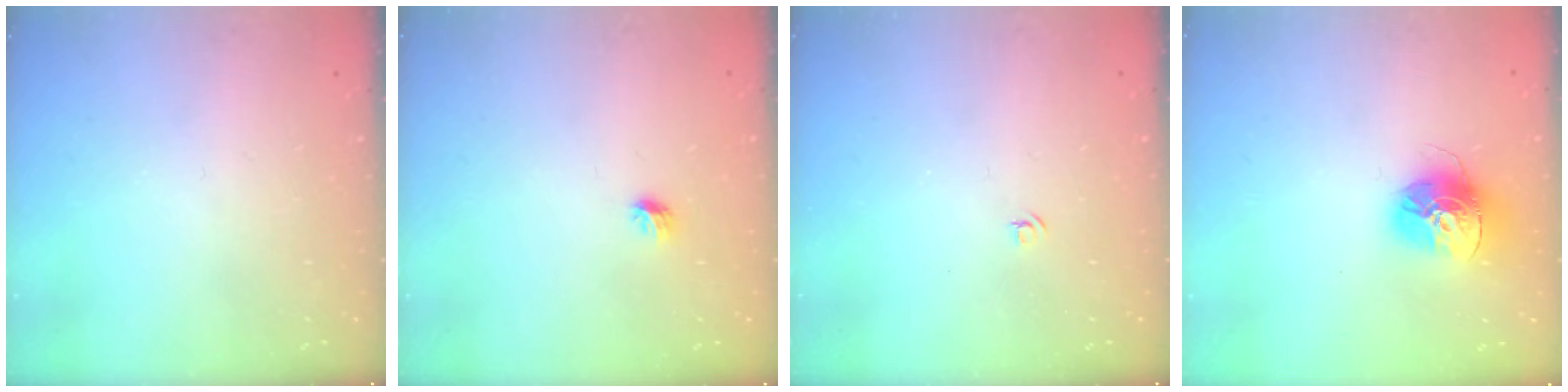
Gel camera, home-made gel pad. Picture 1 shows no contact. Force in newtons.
{"total": 4.2, "press": 4.1, "slide": 1.0}
{"total": 3.2, "press": 3.2, "slide": 0.4}
{"total": 15.3, "press": 15.2, "slide": 1.4}